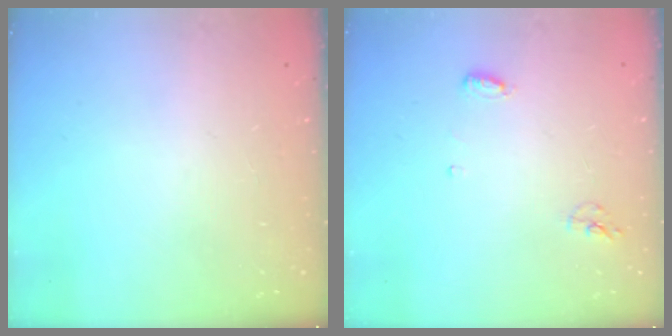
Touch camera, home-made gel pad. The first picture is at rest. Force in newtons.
{"total": 5.4, "press": 5.3, "slide": 1.1}